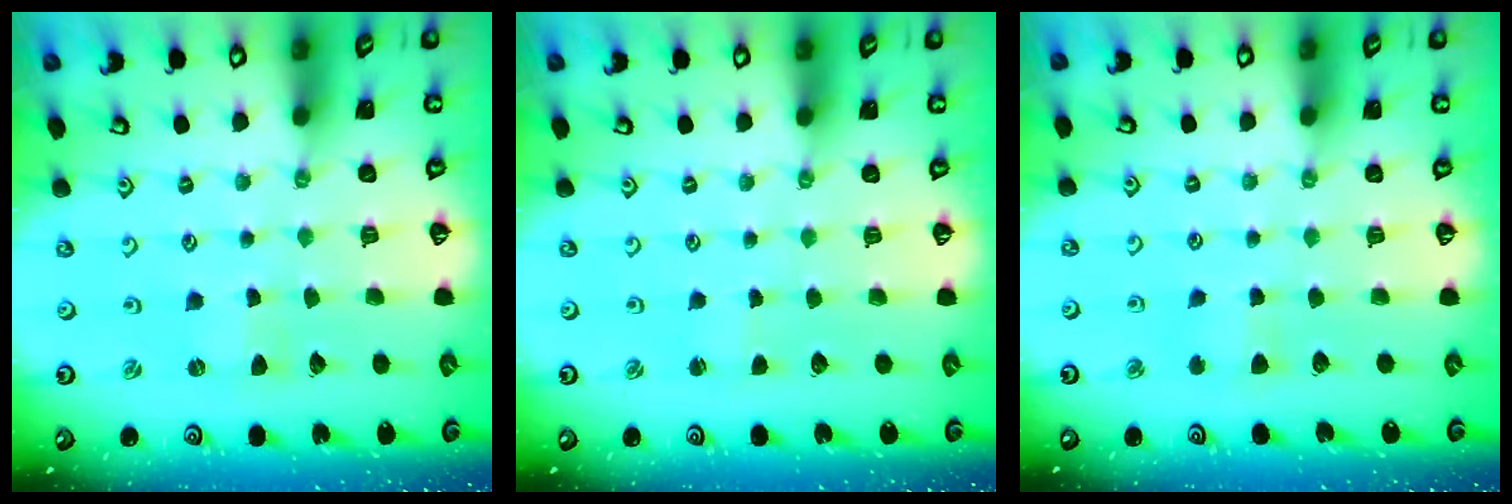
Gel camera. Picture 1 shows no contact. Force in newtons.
{"total": 0.8, "press": 0.8, "slide": 0.2}
{"total": 2.8, "press": 2.8, "slide": 0.5}